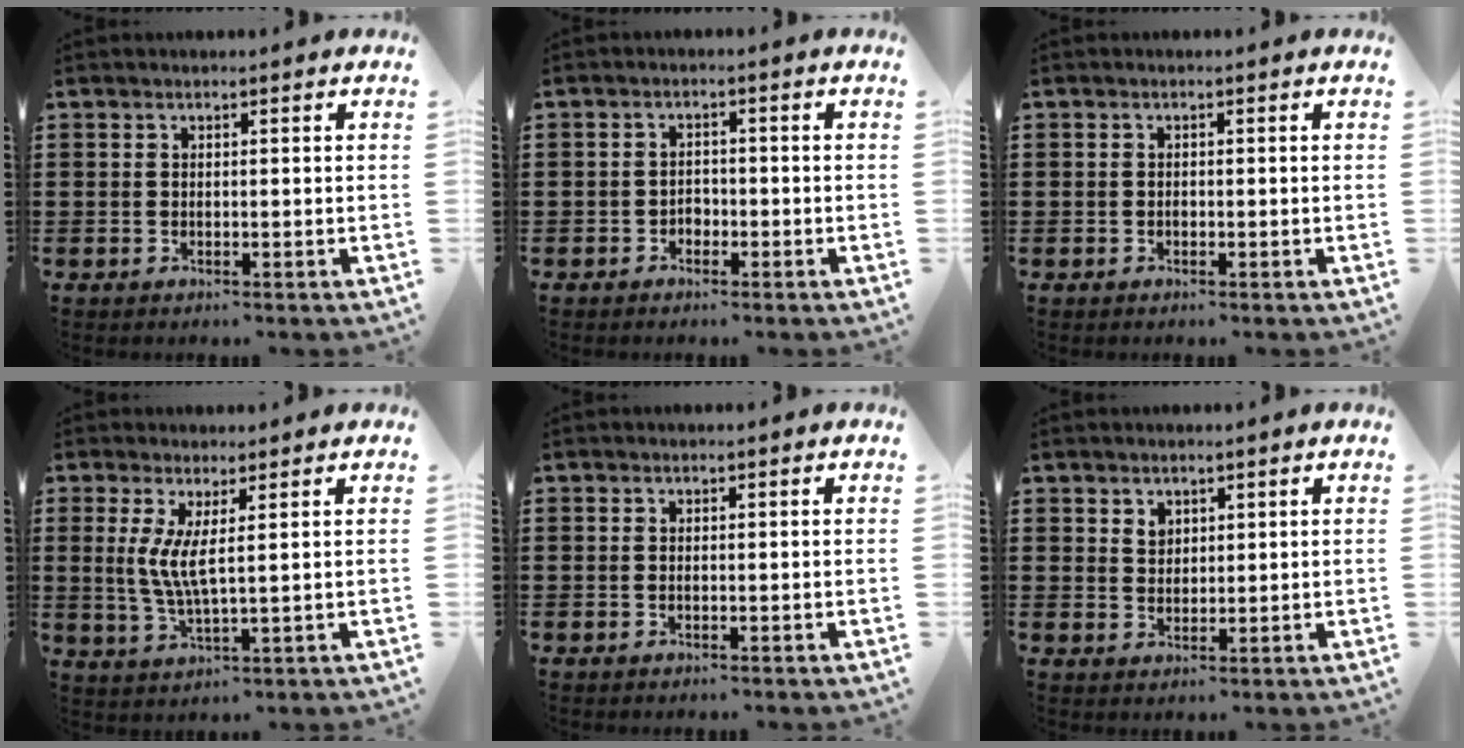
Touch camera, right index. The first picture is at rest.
{"total": 1.6, "force": [-1.1, 1.1, 0.4], "torque": [-0.013, 0.000, -0.025]}
{"total": 0.5, "force": [-0.2, 0.5, 0.2], "torque": [-0.004, 0.004, -0.007]}
{"total": 4.9, "force": [1.2, 0.5, 4.7], "torque": [-0.104, -0.010, 0.019]}
{"total": 0.0}
{"total": 2.0, "force": [1.4, 1.4, 0.4], "torque": [-0.012, 0.005, 0.027]}